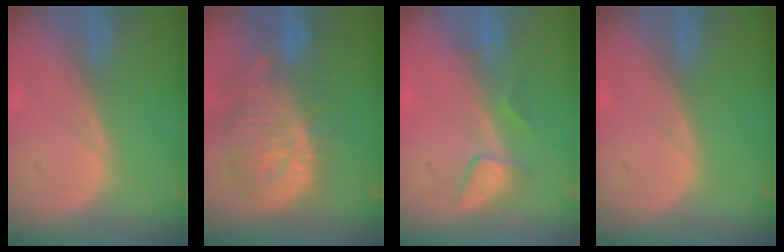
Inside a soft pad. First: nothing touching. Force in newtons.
{"total": 12.2, "press": 11.0, "slide": 5.1}
{"total": 3.4, "press": 3.4, "slide": 0.3}
{"total": 0.0}